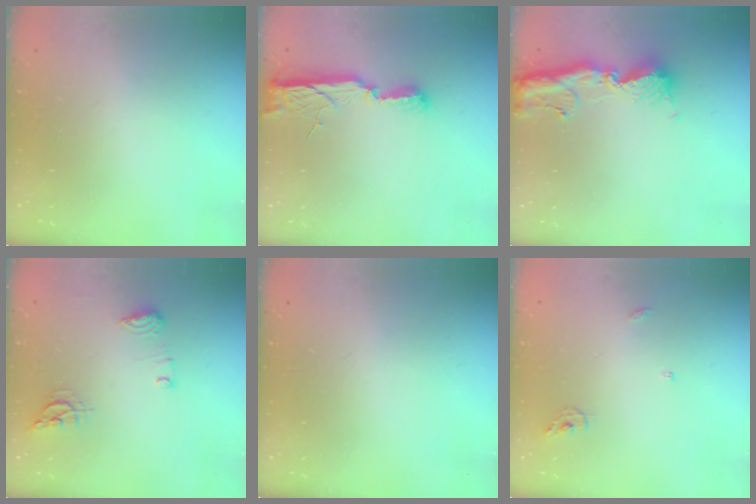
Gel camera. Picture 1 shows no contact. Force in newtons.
{"total": 8.1, "press": 8.1, "slide": 0.7}
{"total": 14.1, "press": 14.0, "slide": 1.5}
{"total": 11.7, "press": 10.0, "slide": 6.1}
{"total": 0.0}
{"total": 5.5, "press": 5.5, "slide": 0.4}